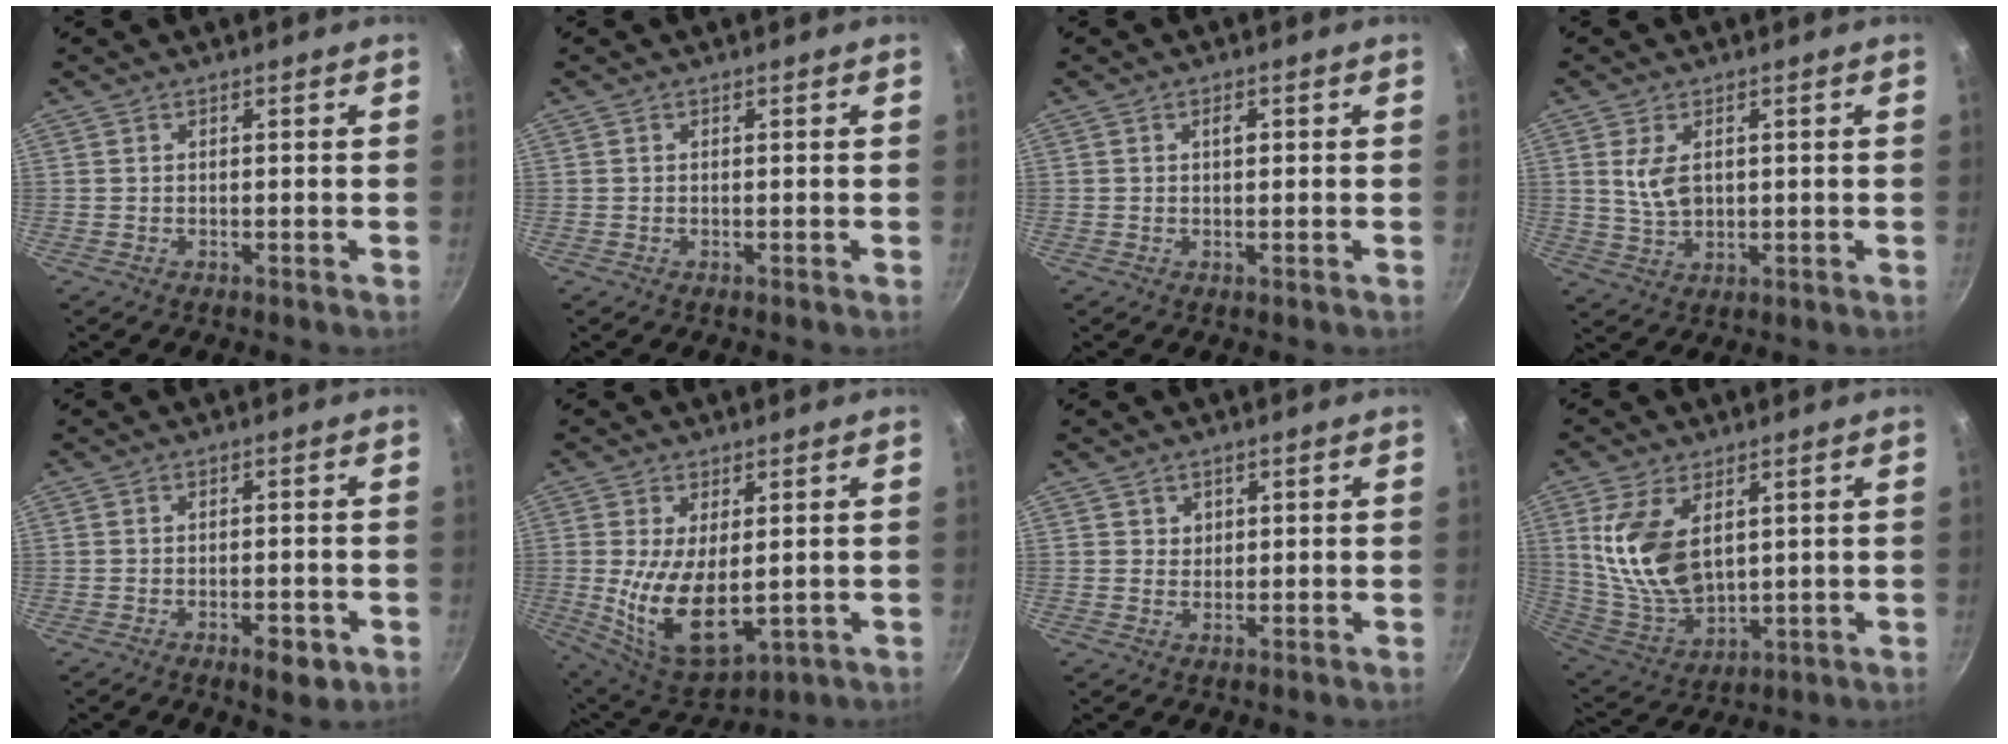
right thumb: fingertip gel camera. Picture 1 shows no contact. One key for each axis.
{"total": 0.0}
{"total": 1.8, "fx": 0.4, "fy": 1.0, "fz": 1.5, "tx": -0.016, "ty": -0.001, "tz": 0.003}
{"total": 5.8, "fx": 1.4, "fy": 3.5, "fz": 4.4, "tx": -0.075, "ty": -0.010, "tz": 0.031}
{"total": 4.9, "fx": -2.3, "fy": 2.1, "fz": 3.8, "tx": -0.047, "ty": 0.016, "tz": -0.026}
{"total": 14.0, "fx": -0.5, "fy": 7.1, "fz": 12.0, "tx": -0.208, "ty": -0.018, "tz": 0.011}
{"total": 1.7, "fx": 0.7, "fy": 1.6, "fz": 0.2, "tx": 0.011, "ty": 0.001, "tz": 0.010}
{"total": 14.5, "fx": 4.1, "fy": 8.3, "fz": 11.2, "tx": -0.204, "ty": -0.035, "tz": 0.094}